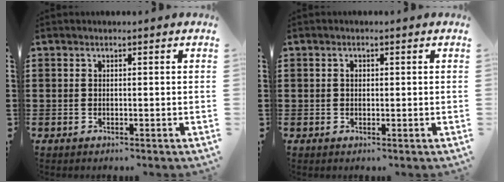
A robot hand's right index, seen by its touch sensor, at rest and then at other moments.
{"total": 0.8, "force": [0.3, 0.6, 0.4], "torque": [-0.010, 0.004, 0.005]}